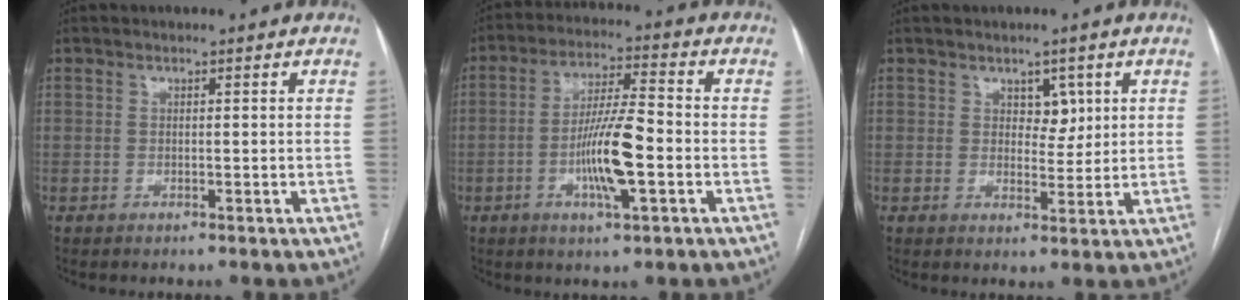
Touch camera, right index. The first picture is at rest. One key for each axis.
{"total": 10.4, "fx": -2.9, "fy": 1.2, "fz": 9.9, "tx": -0.188, "ty": -0.001, "tz": -0.055}
{"total": 3.4, "fx": 1.5, "fy": 2.1, "fz": 2.2, "tx": -0.024, "ty": 0.001, "tz": 0.024}